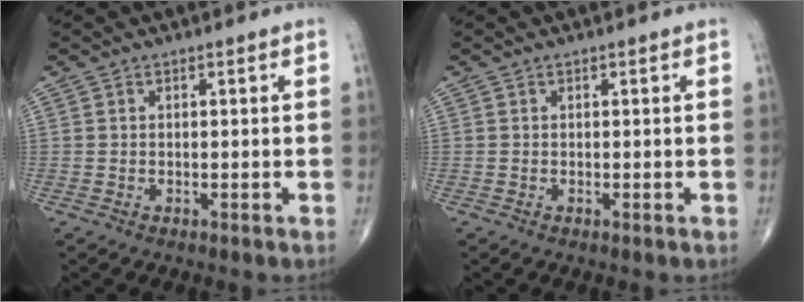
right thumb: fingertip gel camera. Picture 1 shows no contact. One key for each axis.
{"total": 0.0}